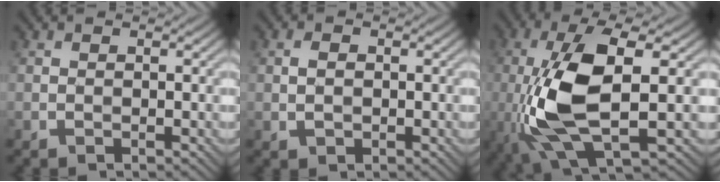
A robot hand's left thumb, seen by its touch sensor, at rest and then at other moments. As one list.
[{"total": 1.7, "force": [-0.1, 1.2, 1.2], "torque": [-0.027, 0.001, -0.001]}, {"total": 11.5, "force": [-1.6, 3.9, 10.7], "torque": [-0.232, 0.000, -0.030]}]